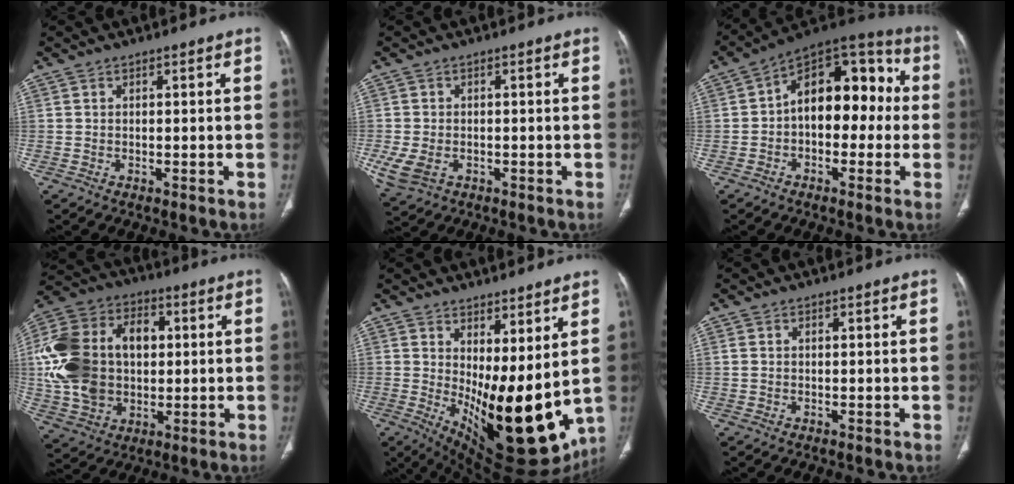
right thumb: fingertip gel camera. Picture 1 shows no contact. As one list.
[{"total": 5.6, "force": [-1.6, 4.0, 3.7], "torque": [-0.088, -0.002, -0.021]}, {"total": 16.4, "force": [-0.2, 10.1, 12.9], "torque": [-0.135, 0.053, -0.019]}, {"total": 22.9, "force": [1.8, 16.3, 16.0], "torque": [-0.315, 0.021, 0.042]}, {"total": 20.4, "force": [1.7, 8.1, 18.6], "torque": [-0.273, -0.059, 0.053]}, {"total": 0.7, "force": [0.1, 0.5, 0.4], "torque": [-0.015, 0.010, 0.004]}]